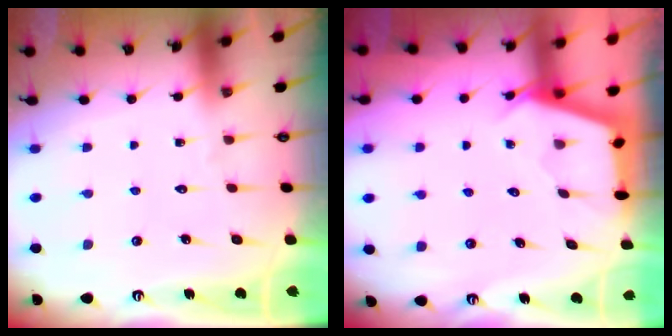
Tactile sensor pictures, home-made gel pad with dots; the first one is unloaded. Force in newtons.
{"total": 2.5, "press": 2.5, "slide": 0.4}